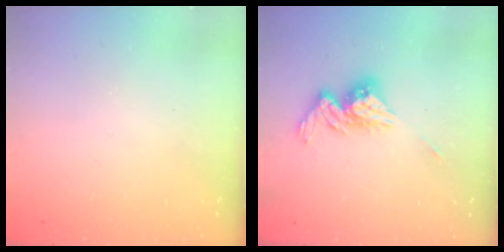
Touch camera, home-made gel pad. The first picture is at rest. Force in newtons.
{"total": 12.0, "press": 12.0, "slide": 1.1}